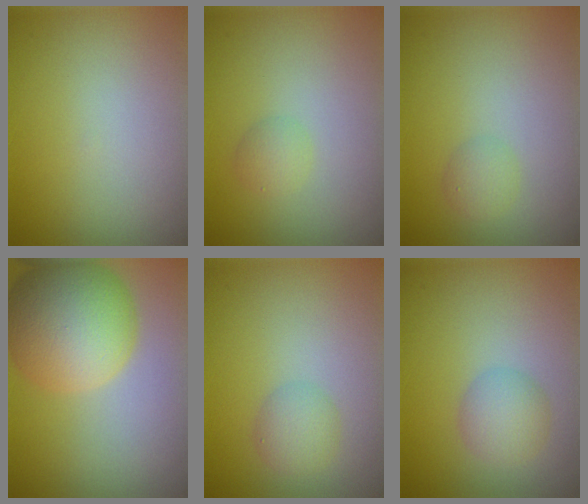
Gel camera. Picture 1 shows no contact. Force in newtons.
{"total": 1.2, "press": 1.2, "slide": 0.1}
{"total": 1.2, "press": 1.2, "slide": 0.0}
{"total": 9.5, "press": 9.5, "slide": 0.4}
{"total": 1.9, "press": 1.9, "slide": 0.1}
{"total": 2.4, "press": 2.4, "slide": 0.1}